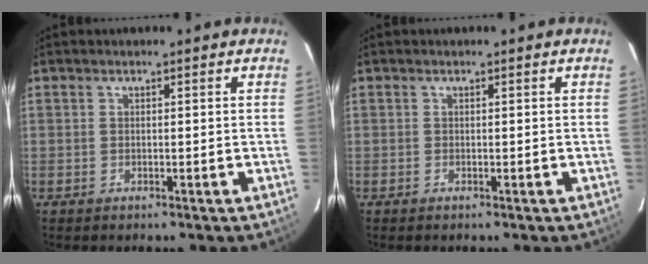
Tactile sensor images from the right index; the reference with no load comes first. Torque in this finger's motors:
{"motor_torque": [-0.05, 0.01, -0.11, -0.04]}